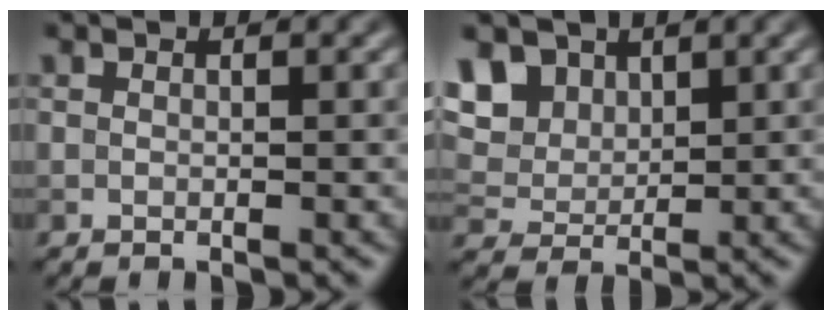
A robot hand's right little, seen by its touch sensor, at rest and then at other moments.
{"total": 6.3, "force": [3.3, 4.4, 3.2], "torque": [-0.093, 0.008, 0.054]}